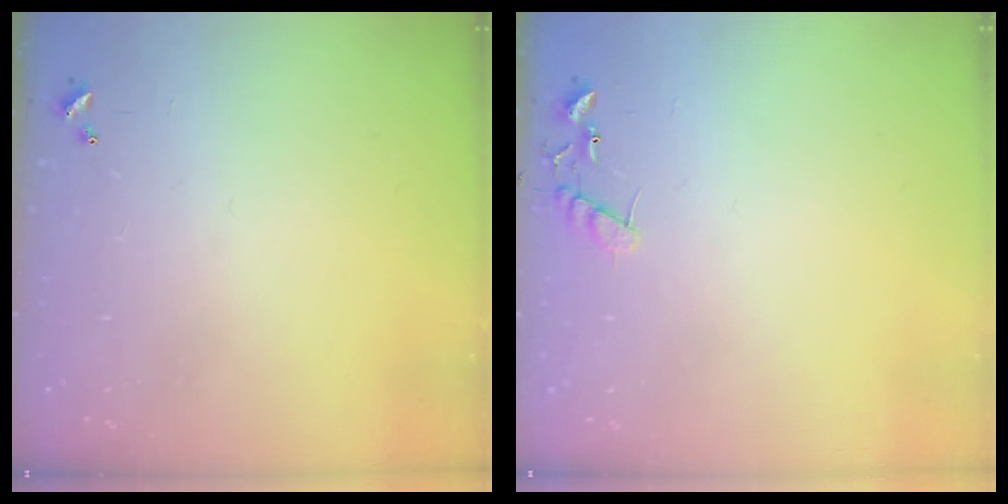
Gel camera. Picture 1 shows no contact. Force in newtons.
{"total": 8.8, "press": 8.8, "slide": 0.4}